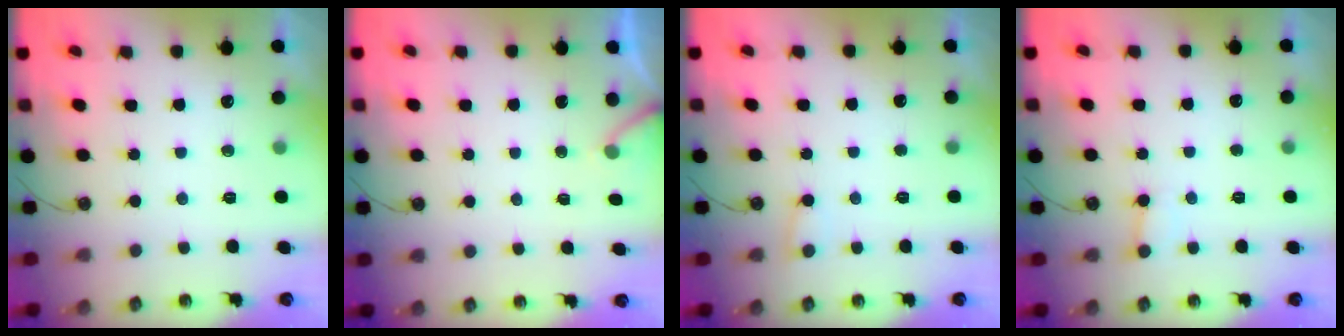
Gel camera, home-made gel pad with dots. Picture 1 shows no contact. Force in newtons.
{"total": 3.0, "press": 3.0, "slide": 0.1}
{"total": 4.3, "press": 4.3, "slide": 0.4}
{"total": 3.8, "press": 3.7, "slide": 0.3}